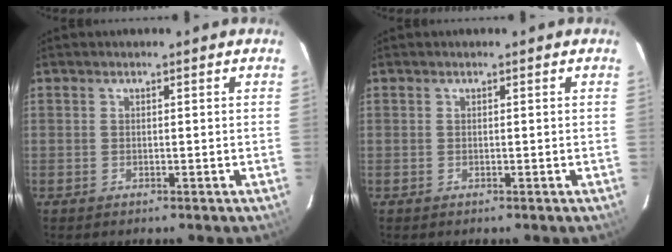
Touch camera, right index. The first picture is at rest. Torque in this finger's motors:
{"motor_torque": [0.00, 0.00, 0.00, 0.00]}